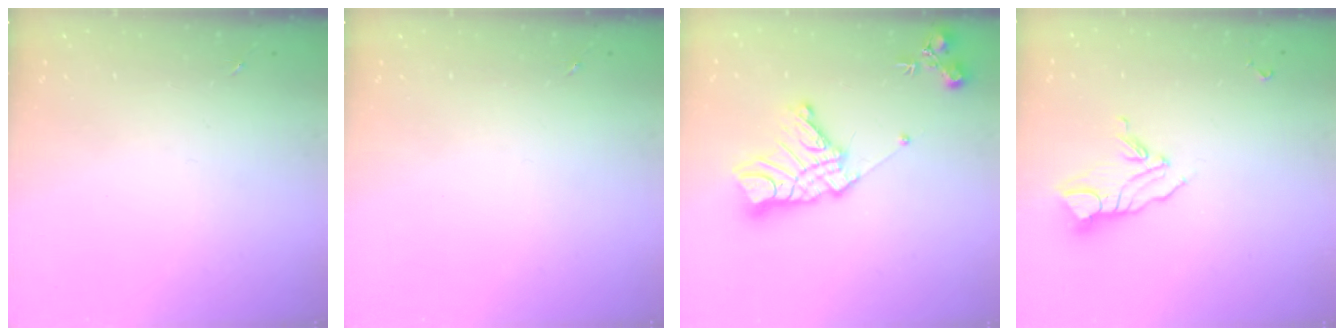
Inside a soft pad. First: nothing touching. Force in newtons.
{"total": 0.0}
{"total": 18.2, "press": 18.1, "slide": 1.5}
{"total": 9.9, "press": 9.8, "slide": 0.8}